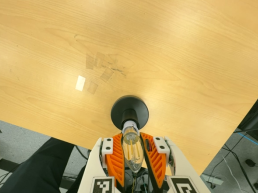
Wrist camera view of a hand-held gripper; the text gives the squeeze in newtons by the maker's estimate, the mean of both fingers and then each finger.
{"total": 18.1, "left": 16.9, "right": 19.4}